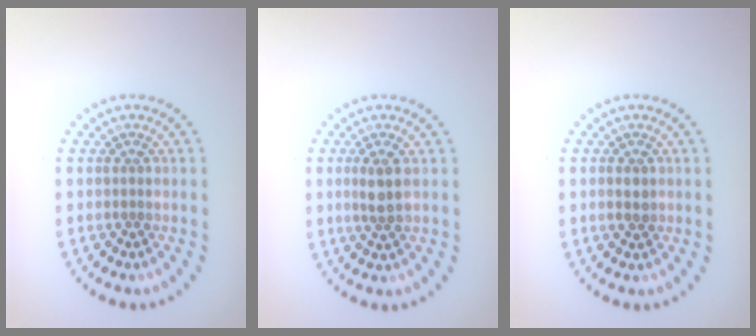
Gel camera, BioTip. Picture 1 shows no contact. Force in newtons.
{"total": 1.9, "press": 1.8, "slide": 0.7}
{"total": 1.4, "press": 1.4, "slide": 0.2}